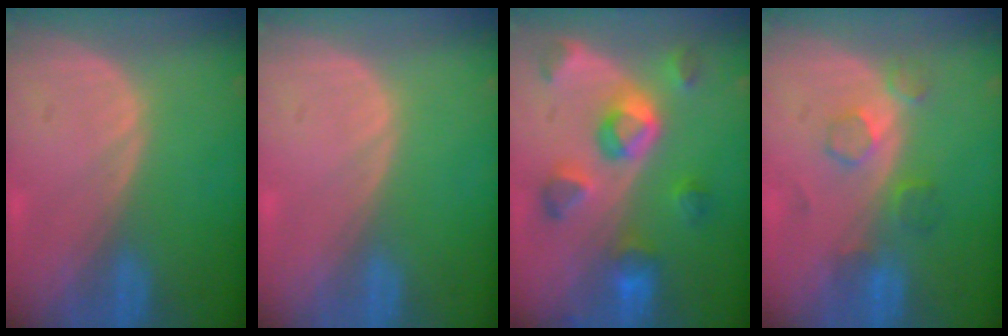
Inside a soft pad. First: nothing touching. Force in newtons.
{"total": 0.0}
{"total": 8.5, "press": 8.0, "slide": 2.9}
{"total": 4.2, "press": 4.2, "slide": 0.5}